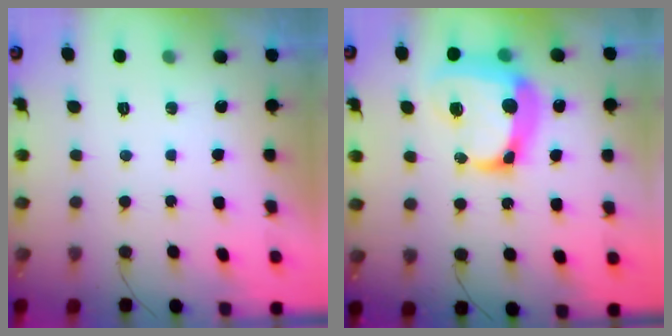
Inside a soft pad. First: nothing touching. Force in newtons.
{"total": 18.5, "press": 18.2, "slide": 3.1}